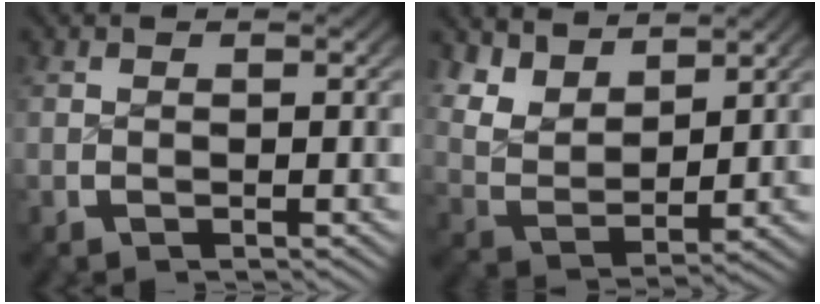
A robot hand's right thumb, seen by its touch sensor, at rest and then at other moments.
{"total": 6.7, "force": [2.7, 4.4, 4.2], "torque": [-0.104, -0.021, 0.060]}